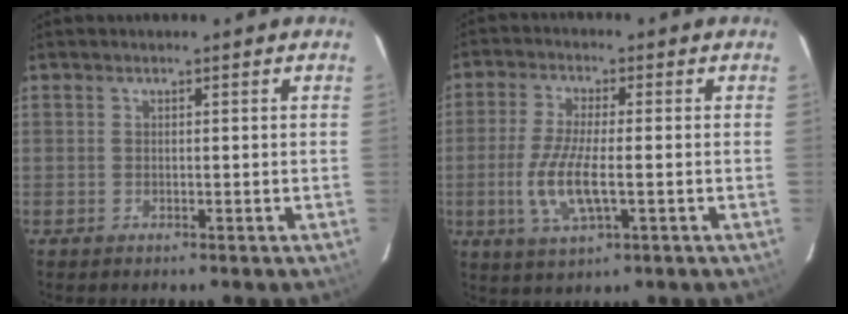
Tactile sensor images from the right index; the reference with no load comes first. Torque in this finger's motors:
{"motor_torque": [0.20, 0.01, 0.22, 0.11]}